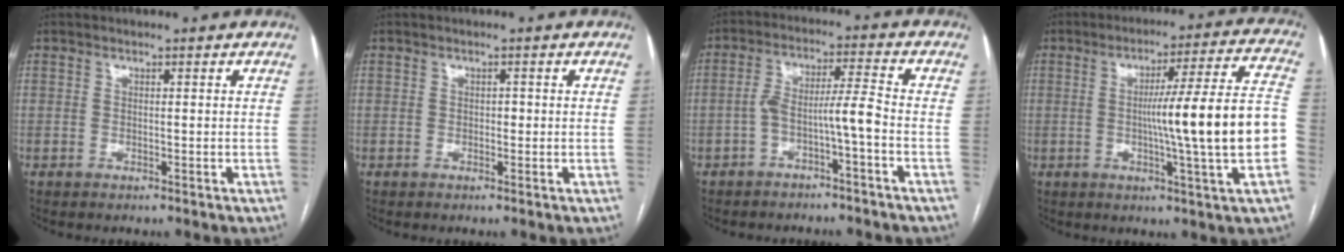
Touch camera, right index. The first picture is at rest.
{"total": 0.8, "force": [-0.1, 0.5, 0.6], "torque": [-0.005, 0.003, -0.003]}
{"total": 5.9, "force": [-2.5, -0.1, 5.4], "torque": [-0.100, 0.027, -0.040]}
{"total": 17.0, "force": [-2.0, -1.1, 16.9], "torque": [-0.242, 0.012, -0.034]}